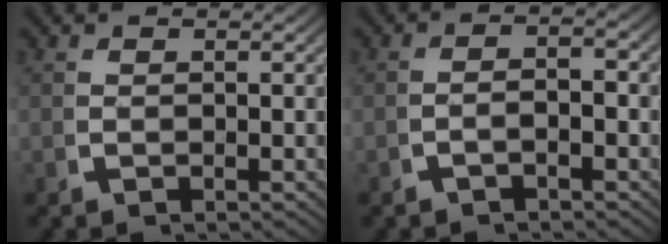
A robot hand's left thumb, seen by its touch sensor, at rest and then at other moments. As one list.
[{"total": 2.0, "force": [-1.2, 0.7, 1.5], "torque": [-0.028, 0.004, -0.024]}]